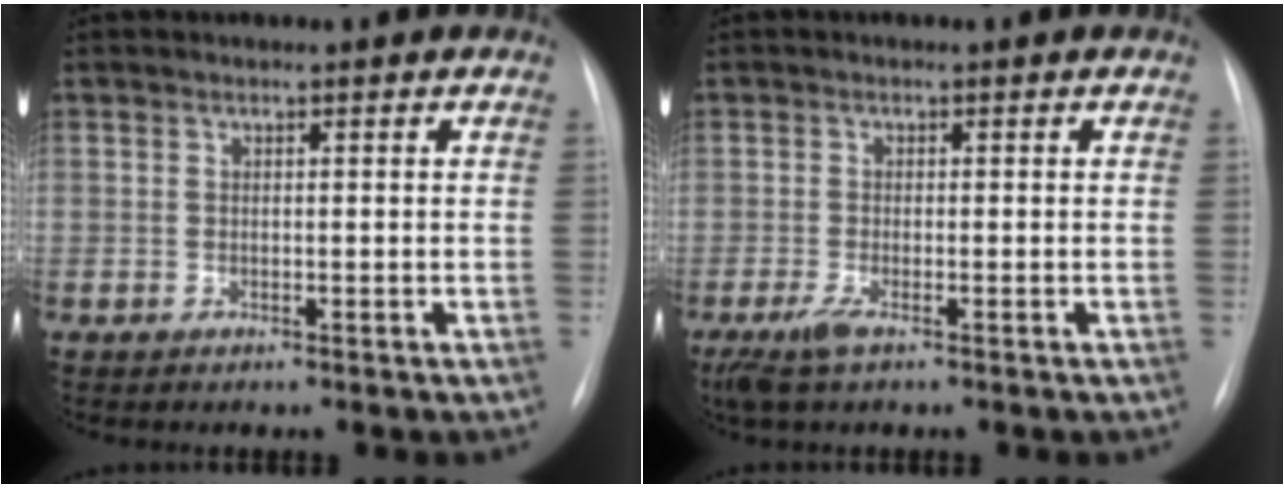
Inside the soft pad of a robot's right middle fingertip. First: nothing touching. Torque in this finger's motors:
{"motor_torque": [0.69, -0.59, 0.25, 0.04]}